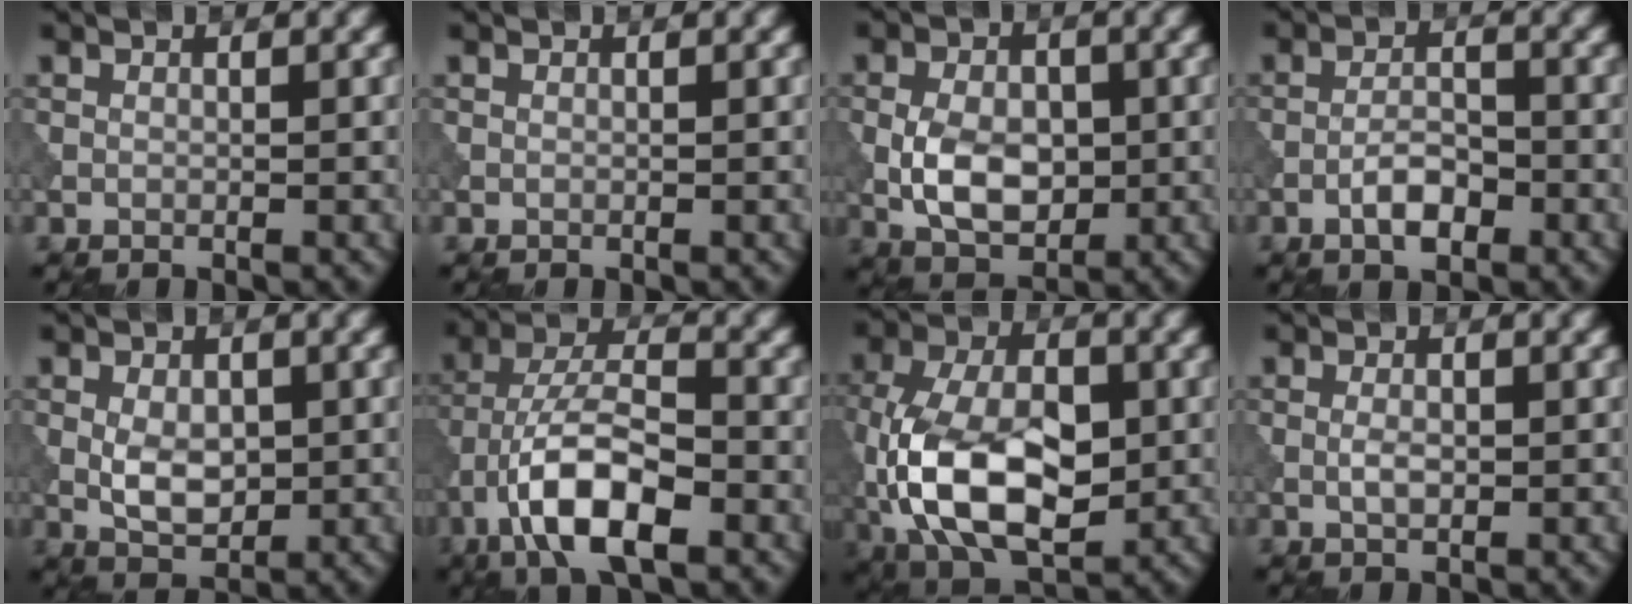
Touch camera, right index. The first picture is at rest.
{"total": 0.0}
{"total": 5.6, "force": [-0.7, 3.6, 4.3], "torque": [-0.078, -0.003, -0.015]}
{"total": 3.1, "force": [-1.6, 1.2, 2.4], "torque": [-0.042, 0.005, -0.033]}
{"total": 3.8, "force": [-0.1, 2.4, 3.0], "torque": [-0.054, -0.001, 0.000]}
{"total": 9.5, "force": [-4.3, 3.6, 7.6], "torque": [-0.137, 0.013, -0.085]}
{"total": 13.0, "force": [-2.7, 7.3, 10.4], "torque": [-0.204, -0.004, -0.057]}
{"total": 1.6, "force": [-0.2, 0.8, 1.4], "torque": [-0.029, 0.000, -0.005]}